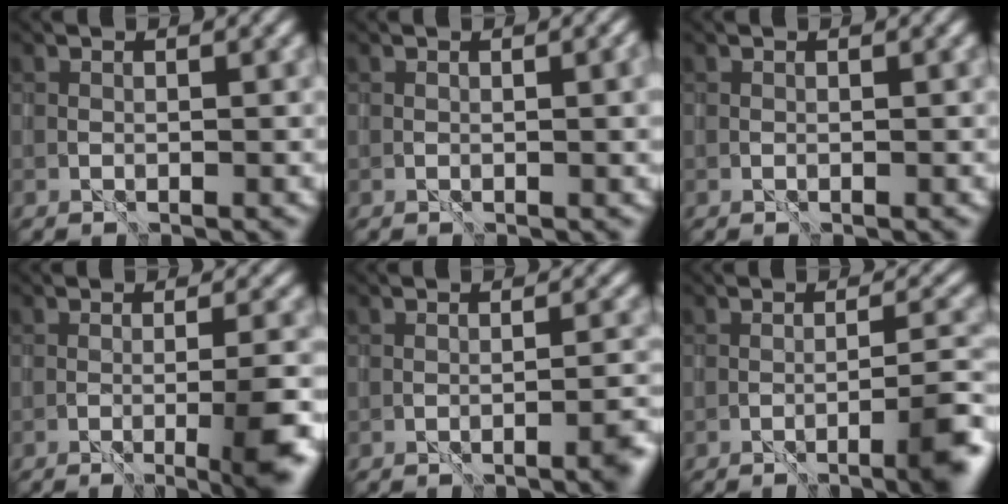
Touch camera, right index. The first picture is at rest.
{"total": 2.3, "force": [0.3, 0.8, 2.2], "torque": [-0.027, -0.003, 0.011]}
{"total": 0.0}
{"total": 5.3, "force": [-1.7, 1.0, 4.9], "torque": [-0.057, -0.002, -0.024]}
{"total": 2.3, "force": [-1.3, 0.2, 1.8], "torque": [-0.023, 0.002, -0.019]}
{"total": 4.7, "force": [-2.4, 0.6, 4.0], "torque": [-0.052, 0.004, -0.037]}